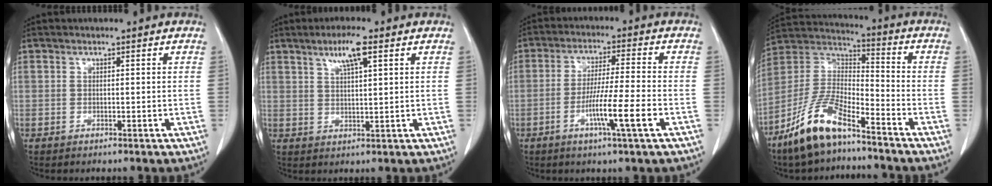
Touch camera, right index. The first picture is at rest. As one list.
[{"total": 5.2, "force": [2.9, 0.4, 4.3], "torque": [-0.079, 0.004, 0.052]}, {"total": 8.6, "force": [-3.3, -0.7, 8.0], "torque": [-0.141, -0.011, -0.060]}, {"total": 13.1, "force": [-9.3, 3.5, 8.5], "torque": [-0.184, 0.003, -0.179]}]